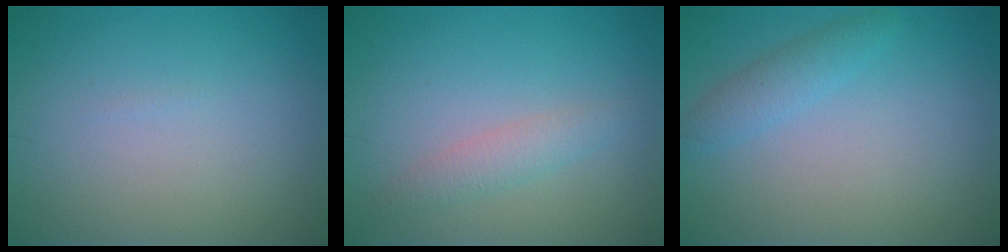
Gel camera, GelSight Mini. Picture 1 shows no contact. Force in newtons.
{"total": 1.8, "press": 1.8, "slide": 0.0}
{"total": 1.9, "press": 1.9, "slide": 0.1}